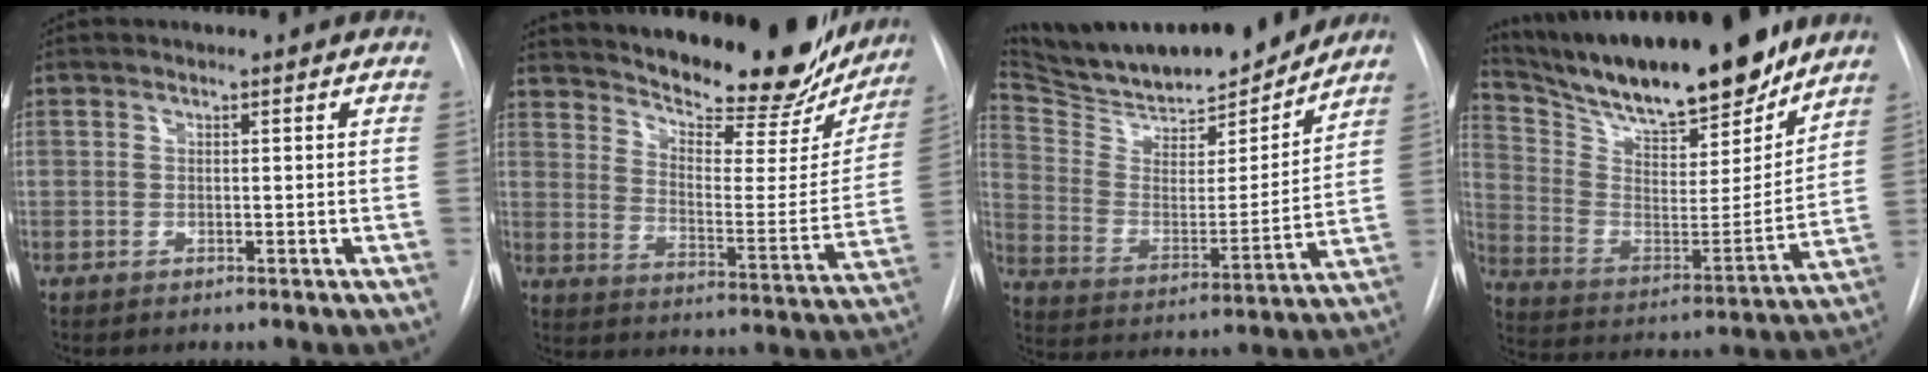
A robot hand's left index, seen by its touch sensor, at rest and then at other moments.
{"total": 24.4, "force": [21.3, 6.2, 10.2], "torque": [-0.158, -0.057, 0.277]}
{"total": 20.6, "force": [19.2, 3.7, 6.7], "torque": [-0.118, -0.024, 0.301]}
{"total": 25.1, "force": [21.1, 5.1, 12.5], "torque": [-0.220, -0.021, 0.331]}